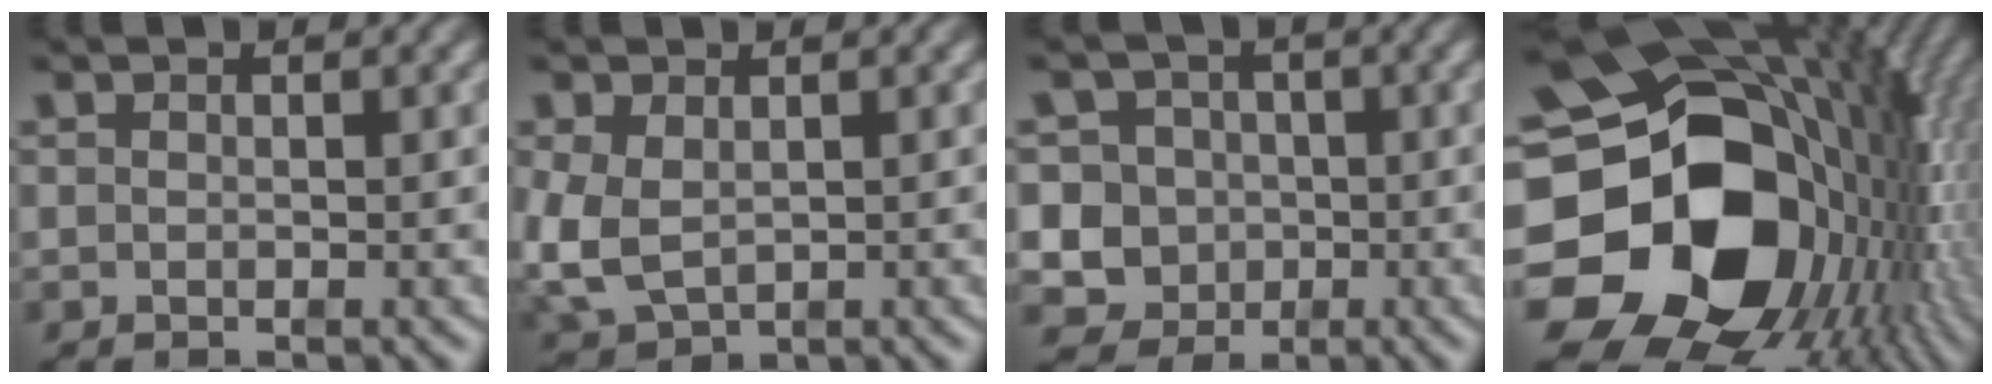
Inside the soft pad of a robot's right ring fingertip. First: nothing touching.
{"total": 5.3, "force": [-0.7, 4.7, 2.5], "torque": [-0.093, -0.034, 0.008]}
{"total": 13.6, "force": [-2.6, 12.8, 3.5], "torque": [-0.106, -0.058, -0.043]}
{"total": 33.7, "force": [-0.9, 23.2, 24.5], "torque": [-0.375, -0.057, -0.012]}